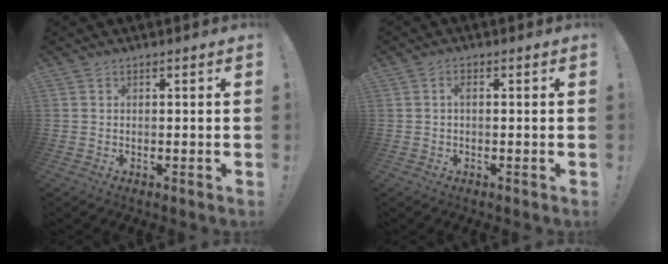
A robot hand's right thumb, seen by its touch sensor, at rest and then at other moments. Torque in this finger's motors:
{"motor_torque": [-0.17, 0.04, -0.08, 0.08, 0.01]}